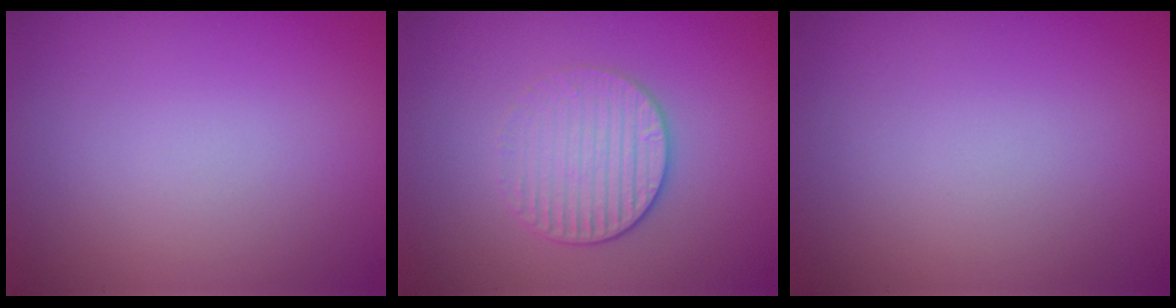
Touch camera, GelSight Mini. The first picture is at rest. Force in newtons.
{"total": 3.1, "press": 2.7, "slide": 1.5}
{"total": 0.0}